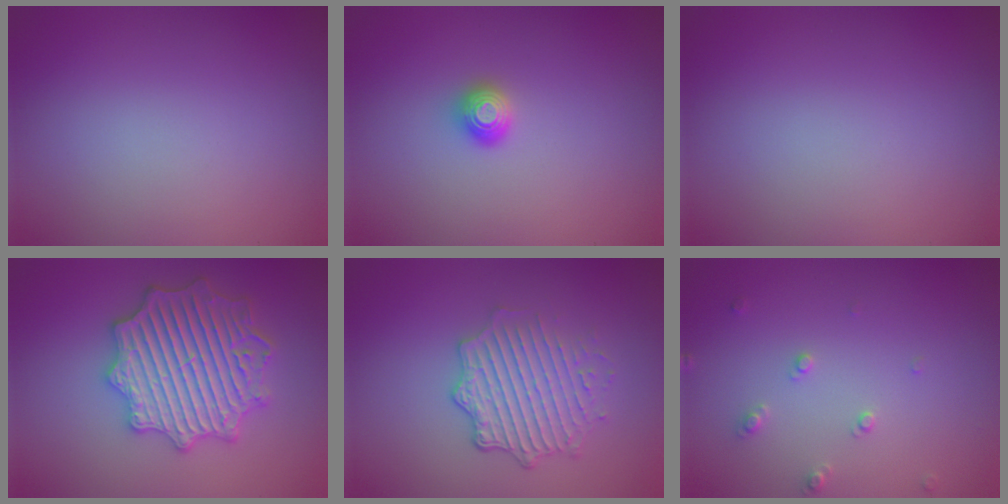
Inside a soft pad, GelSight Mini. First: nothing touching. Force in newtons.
{"total": 1.3, "press": 1.2, "slide": 0.5}
{"total": 0.0}
{"total": 6.7, "press": 6.6, "slide": 1.0}
{"total": 4.9, "press": 3.5, "slide": 3.3}
{"total": 1.3, "press": 1.2, "slide": 0.3}